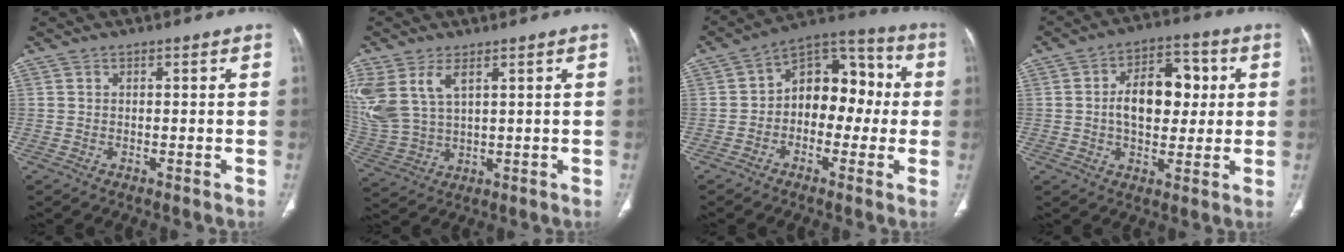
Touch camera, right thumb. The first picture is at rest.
{"total": 12.5, "force": [5.0, 7.2, 8.9], "torque": [-0.217, -0.008, 0.117]}
{"total": 13.2, "force": [-0.4, 9.0, 9.6], "torque": [-0.088, 0.045, -0.024]}
{"total": 12.8, "force": [1.3, 8.0, 10.0], "torque": [-0.121, 0.018, 0.017]}